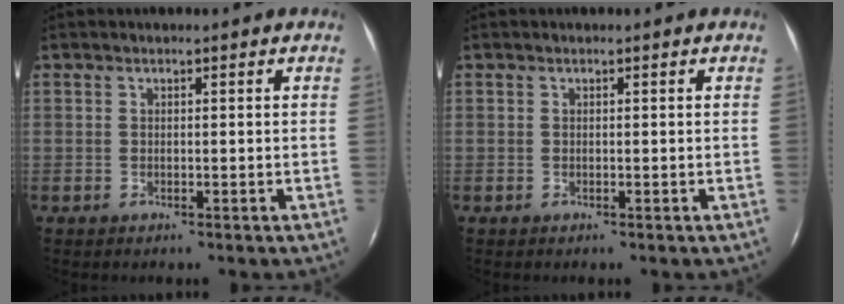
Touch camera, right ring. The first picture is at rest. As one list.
[{"total": 0.0}]